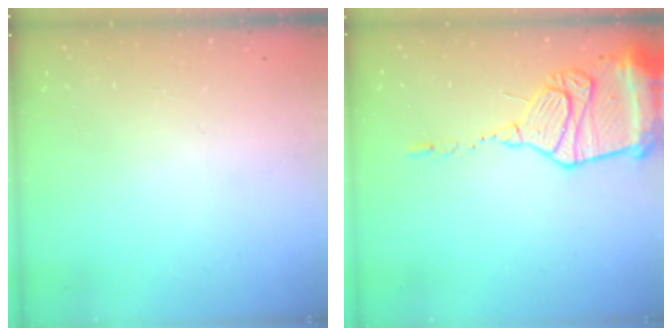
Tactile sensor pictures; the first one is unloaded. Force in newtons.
{"total": 17.8, "press": 17.7, "slide": 1.5}